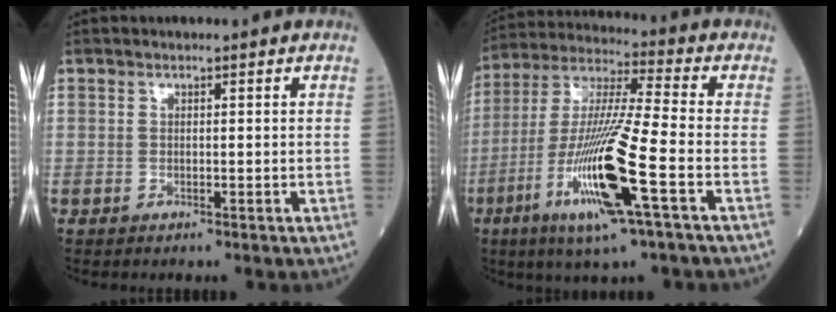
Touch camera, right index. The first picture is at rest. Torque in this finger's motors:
{"motor_torque": [1.50, -0.63, 1.05, 0.21]}